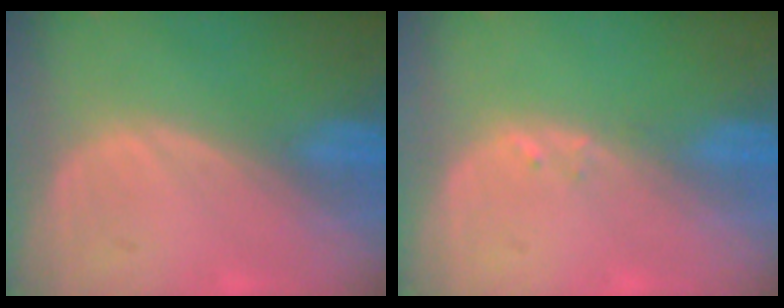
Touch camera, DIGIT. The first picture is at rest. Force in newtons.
{"total": 0.6, "press": 0.6, "slide": 0.1}